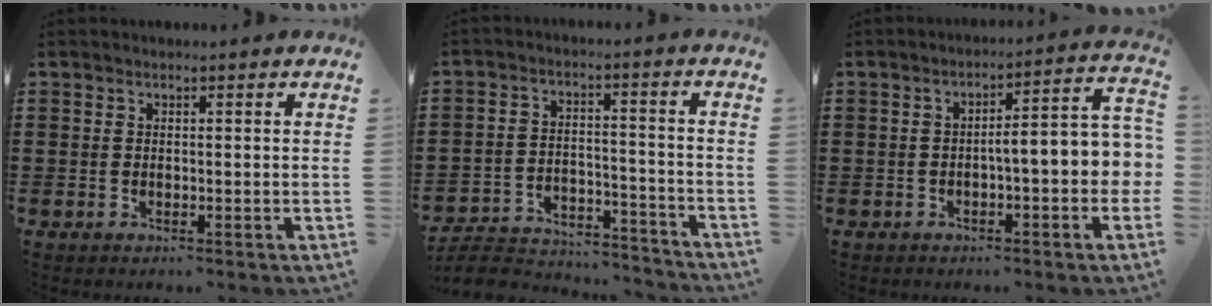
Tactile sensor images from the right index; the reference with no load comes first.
{"total": 6.6, "force": [-6.2, 1.2, 1.6], "torque": [-0.034, 0.011, -0.123]}
{"total": 5.3, "force": [-1.1, 0.9, 5.1], "torque": [-0.084, -0.015, -0.028]}